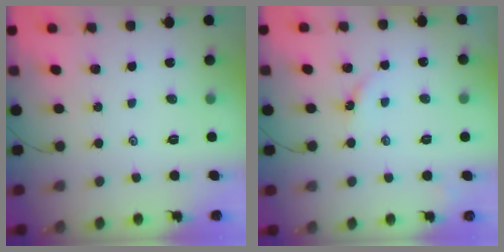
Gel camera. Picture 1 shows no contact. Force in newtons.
{"total": 2.6, "press": 2.6, "slide": 0.3}